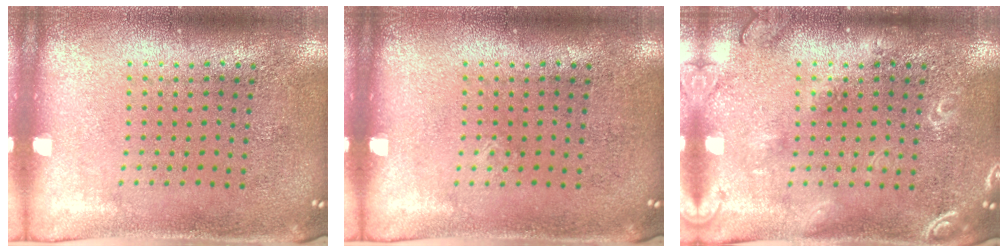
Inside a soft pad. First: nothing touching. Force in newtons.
{"total": 0.0}
{"total": 2.8, "press": 2.7, "slide": 0.4}